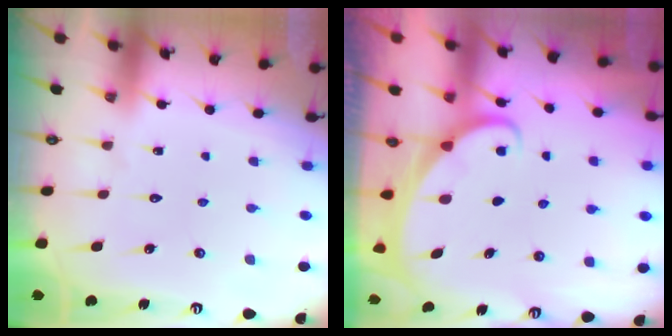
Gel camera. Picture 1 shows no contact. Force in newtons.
{"total": 1.7, "press": 1.7, "slide": 0.2}